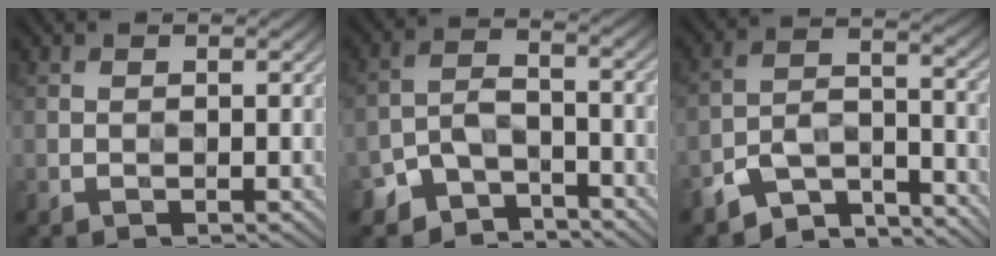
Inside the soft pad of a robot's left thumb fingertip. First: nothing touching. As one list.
[{"total": 6.6, "force": [-5.3, 3.3, 2.4], "torque": [-0.038, -0.003, -0.106]}, {"total": 8.7, "force": [-7.0, 3.5, 3.8], "torque": [-0.061, -0.003, -0.137]}]